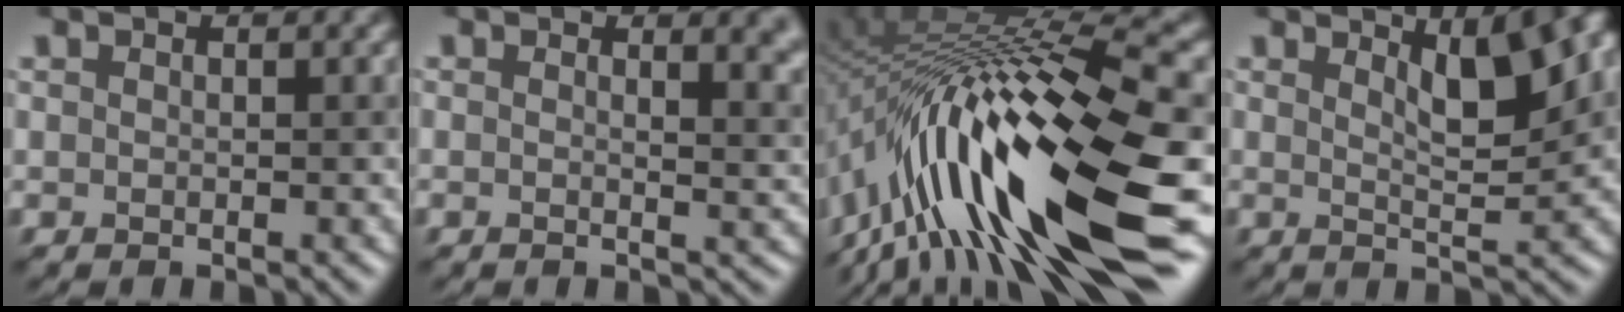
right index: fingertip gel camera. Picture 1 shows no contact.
{"total": 5.3, "force": [2.0, 2.5, 4.3], "torque": [-0.017, 0.016, 0.000]}
{"total": 16.8, "force": [-6.2, 3.9, 15.1], "torque": [-0.267, 0.022, -0.106]}
{"total": 8.0, "force": [3.1, 2.6, 6.9], "torque": [-0.052, 0.024, 0.032]}